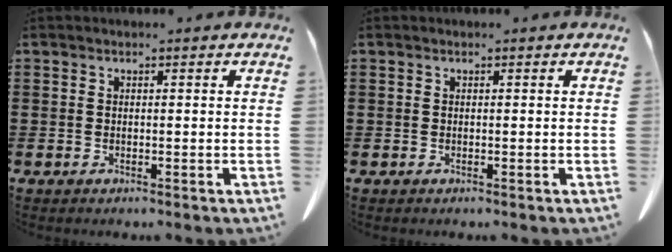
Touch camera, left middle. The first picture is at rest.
{"total": 0.0}